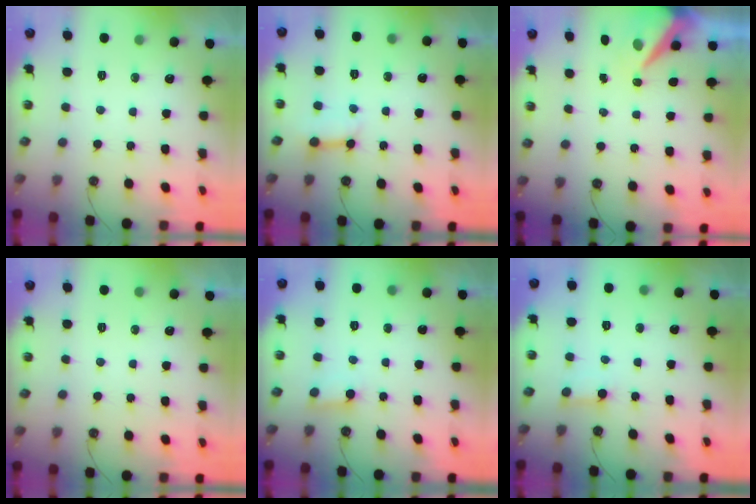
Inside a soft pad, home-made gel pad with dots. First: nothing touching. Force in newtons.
{"total": 5.1, "press": 5.1, "slide": 0.6}
{"total": 7.5, "press": 7.5, "slide": 0.7}
{"total": 0.0}
{"total": 3.5, "press": 3.4, "slide": 0.7}
{"total": 2.6, "press": 2.6, "slide": 0.1}